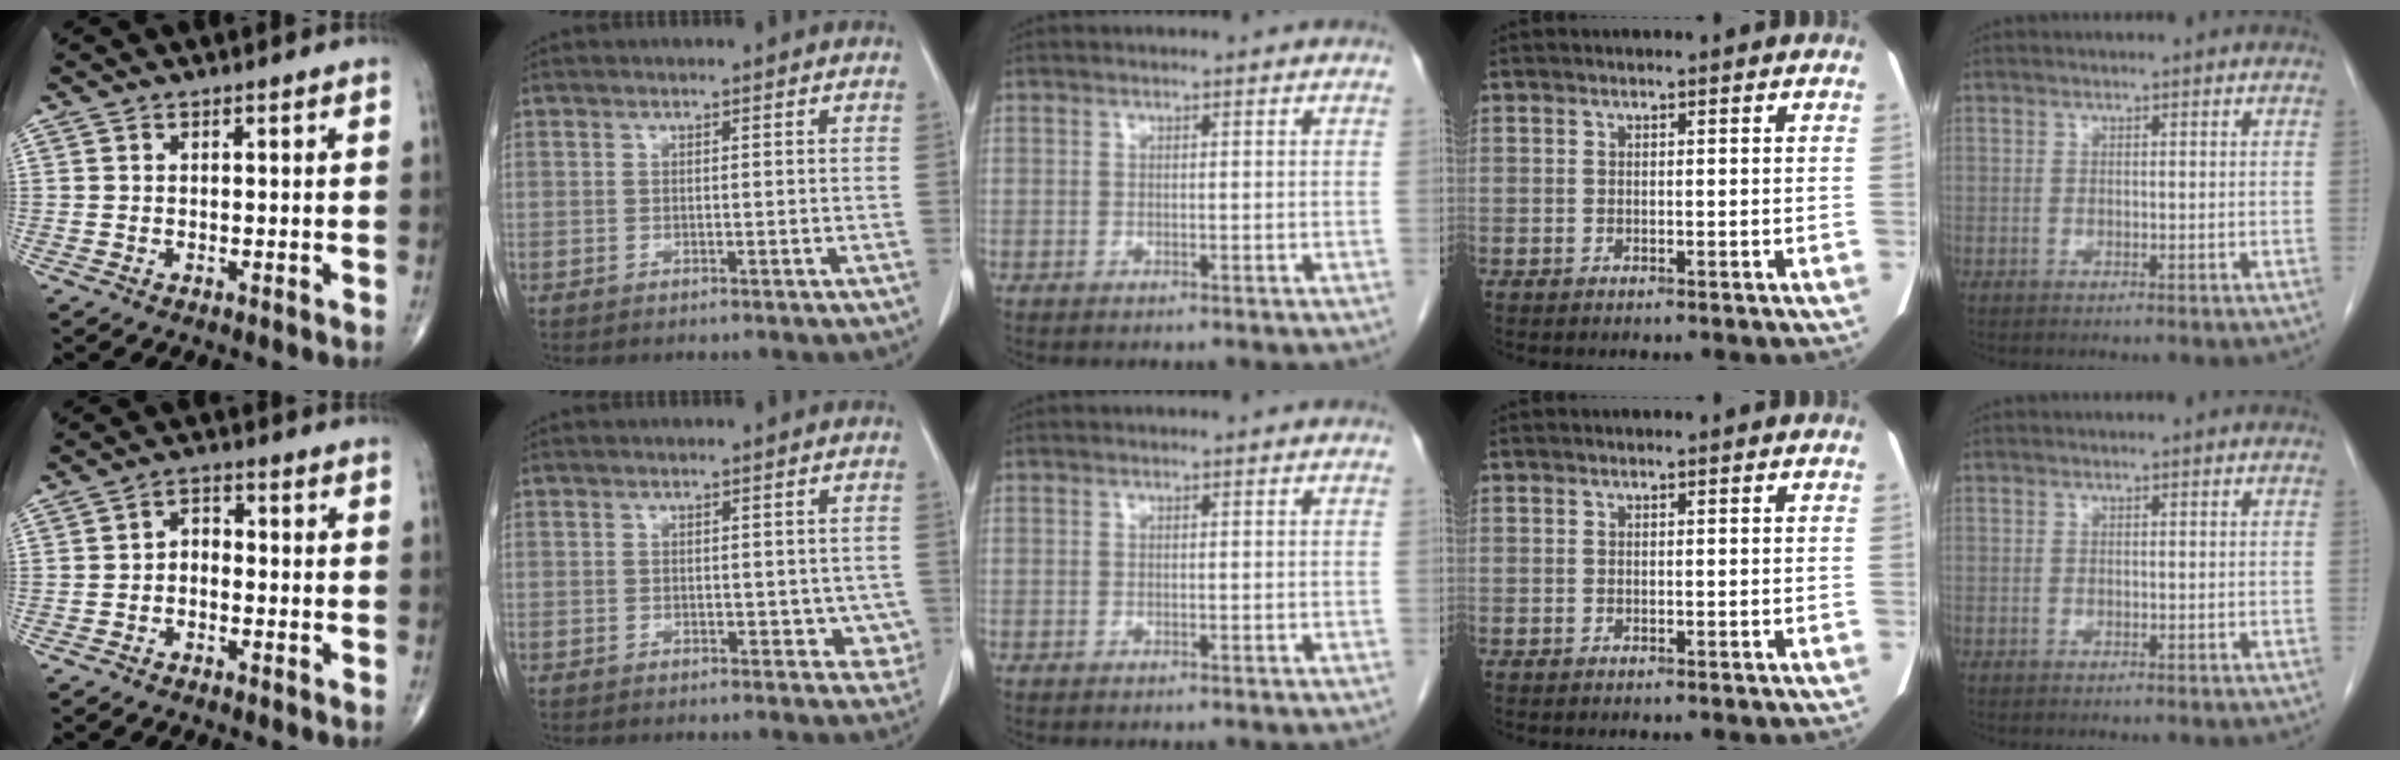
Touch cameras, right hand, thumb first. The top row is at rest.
{"thumb": {"total": 2.8, "force": [-1.1, 1.9, 1.7], "torque": [-0.014, 0.017, -0.032]}, "index": {"total": 3.1, "force": [-0.2, 2.3, 2.1], "torque": [-0.003, 0.007, 0.001]}}